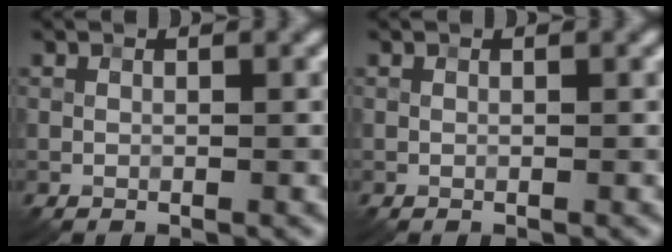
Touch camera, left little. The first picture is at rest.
{"total": 0.0}